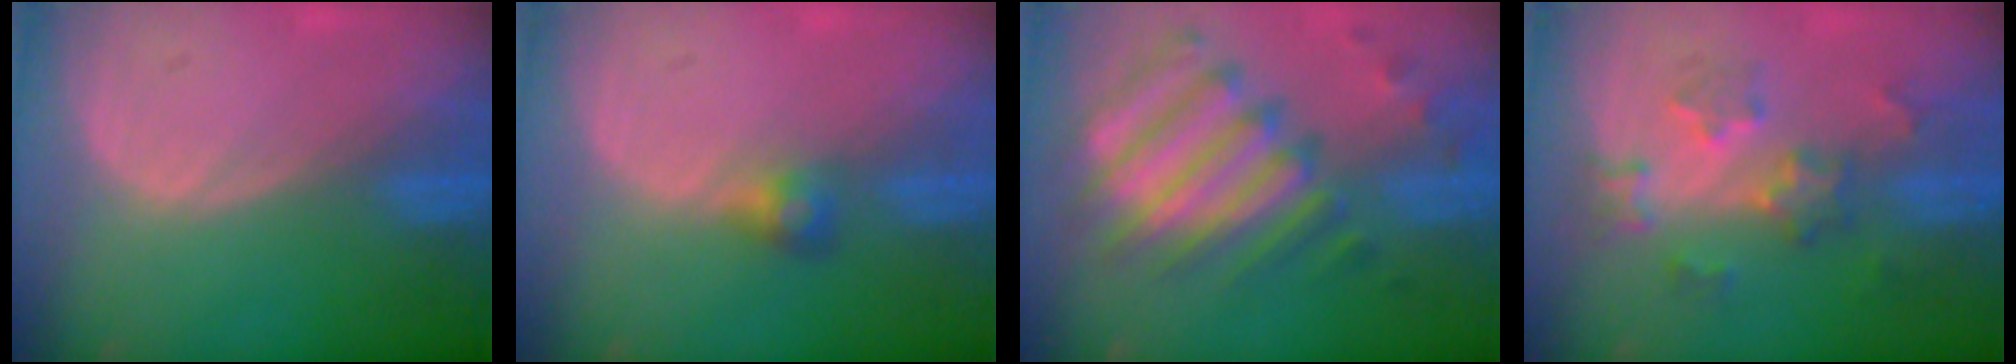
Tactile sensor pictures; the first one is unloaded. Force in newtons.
{"total": 2.6, "press": 2.5, "slide": 0.2}
{"total": 11.7, "press": 10.4, "slide": 5.3}
{"total": 6.5, "press": 6.0, "slide": 2.3}